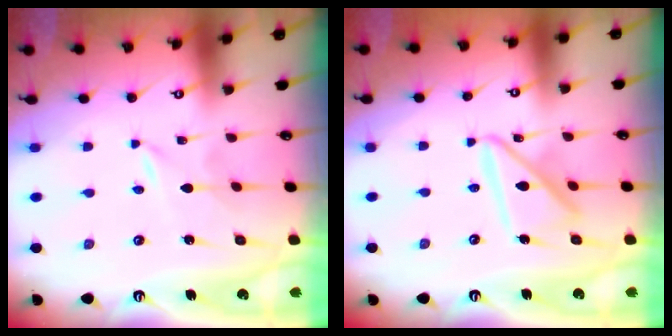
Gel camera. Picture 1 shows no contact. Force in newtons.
{"total": 13.9, "press": 13.8, "slide": 1.4}